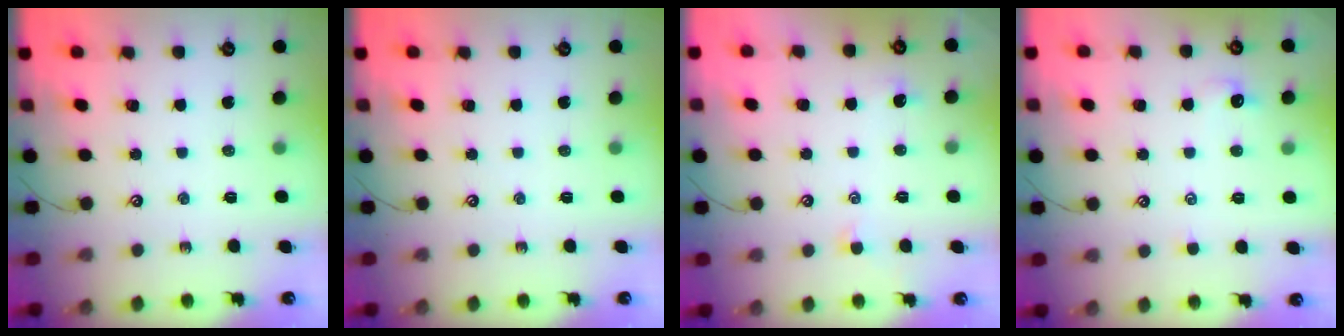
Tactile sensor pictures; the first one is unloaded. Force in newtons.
{"total": 0.0}
{"total": 0.8, "press": 0.5, "slide": 0.7}
{"total": 1.9, "press": 1.8, "slide": 0.4}